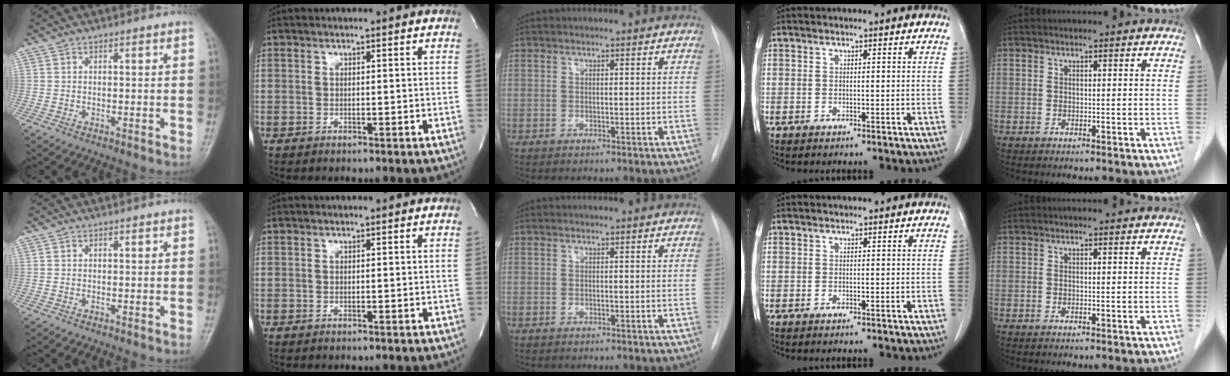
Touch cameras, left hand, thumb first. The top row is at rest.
{}